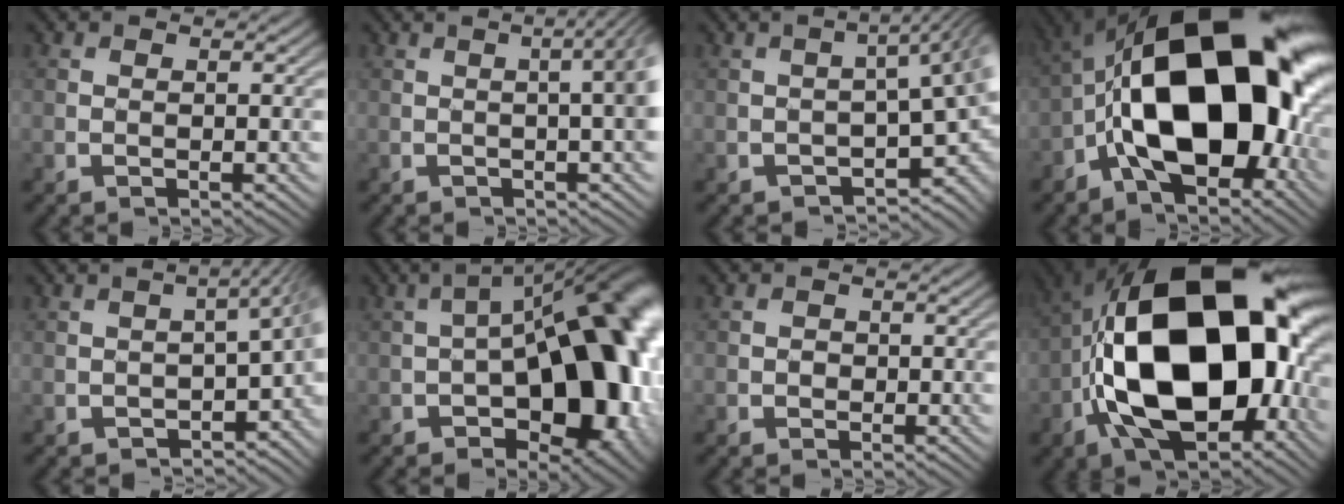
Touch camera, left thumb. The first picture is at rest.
{"total": 6.3, "force": [0.1, 1.9, 6.0], "torque": [-0.059, 0.014, -0.006]}
{"total": 8.0, "force": [-2.6, 3.1, 6.9], "torque": [-0.096, -0.021, -0.032]}
{"total": 19.9, "force": [-2.5, 10.5, 16.7], "torque": [-0.273, 0.009, -0.056]}
{"total": 8.5, "force": [-3.1, 3.9, 6.8], "torque": [-0.085, -0.029, -0.038]}
{"total": 19.5, "force": [-2.9, 10.7, 16.0], "torque": [-0.182, -0.015, -0.039]}
{"total": 0.8, "force": [-0.2, 0.7, 0.2], "torque": [0.000, -0.003, -0.005]}
{"total": 21.3, "force": [-2.4, 12.6, 17.0], "torque": [-0.331, -0.022, -0.038]}